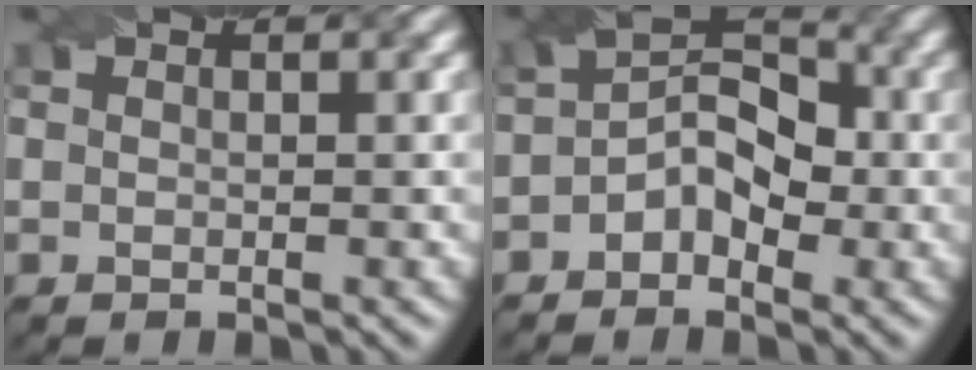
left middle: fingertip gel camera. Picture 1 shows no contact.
{"total": 4.5, "force": [-1.2, 3.1, 3.1], "torque": [-0.042, 0.009, -0.027]}